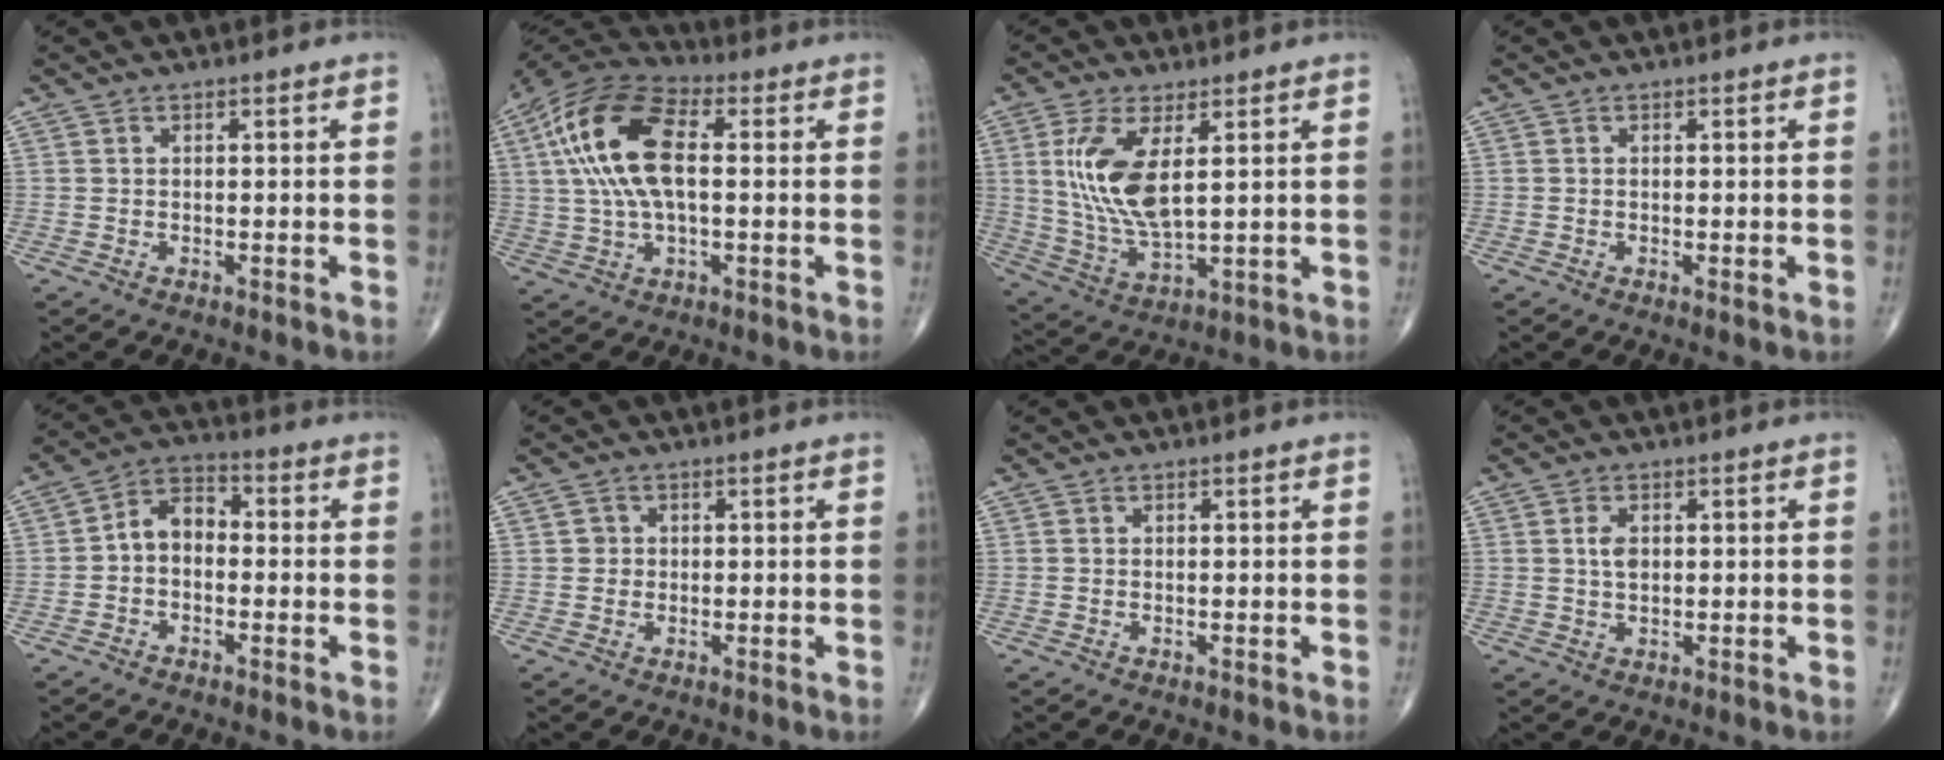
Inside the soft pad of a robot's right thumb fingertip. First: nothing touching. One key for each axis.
{"total": 16.6, "fx": 2.5, "fy": 8.0, "fz": 14.4, "tx": -0.294, "ty": 0.026, "tz": 0.039}
{"total": 12.2, "fx": 3.1, "fy": 4.8, "fz": 10.8, "tx": -0.227, "ty": -0.019, "tz": 0.071}
{"total": 0.5, "fx": -0.1, "fy": 0.2, "fz": 0.5, "tx": -0.013, "ty": -0.004, "tz": -0.002}
{"total": 6.6, "fx": -0.7, "fy": 4.6, "fz": 4.6, "tx": -0.063, "ty": 0.027, "tz": -0.030}
{"total": 1.6, "fx": 0.1, "fy": 1.6, "fz": 0.4, "tx": 0.003, "ty": 0.003, "tz": 0.001}
{"total": 0.0}
{"total": 2.8, "fx": 0.5, "fy": 1.7, "fz": 2.1, "tx": -0.033, "ty": -0.003, "tz": 0.009}